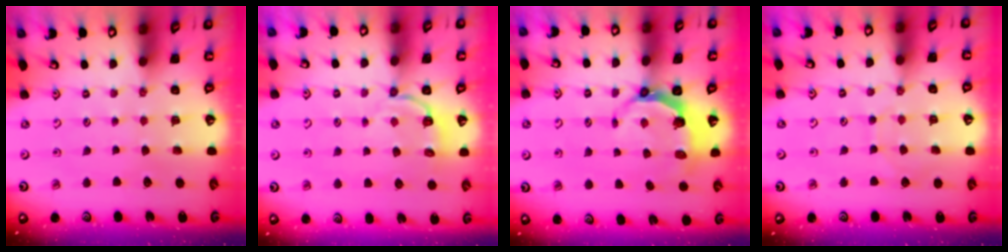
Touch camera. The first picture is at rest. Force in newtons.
{"total": 4.9, "press": 4.4, "slide": 2.1}
{"total": 4.3, "press": 2.9, "slide": 3.3}
{"total": 5.1, "press": 5.1, "slide": 0.2}